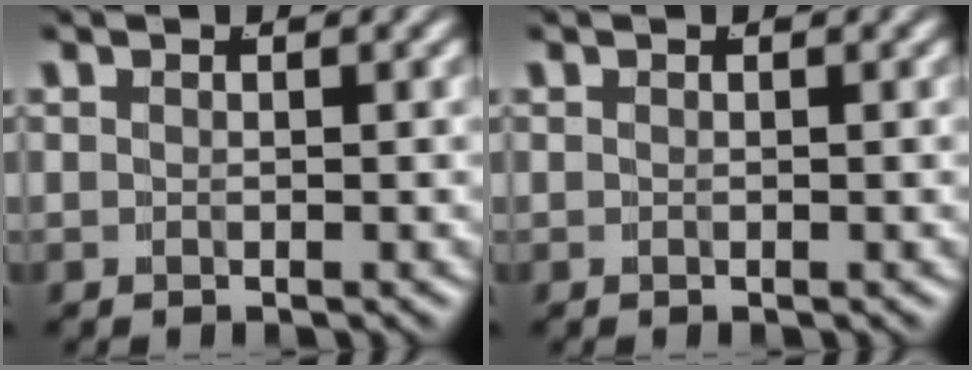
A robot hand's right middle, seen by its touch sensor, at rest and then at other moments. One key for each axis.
{"total": 0.0}